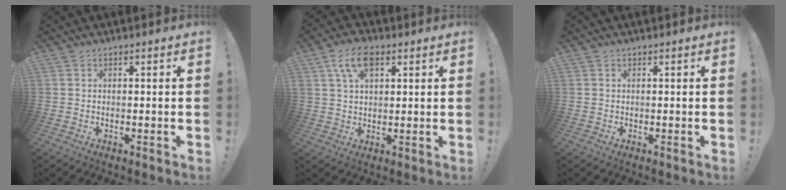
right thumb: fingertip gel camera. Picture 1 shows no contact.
{"total": 8.4, "force": [3.8, 4.5, 5.9], "torque": [-0.109, 0.006, 0.073]}
{"total": 0.0}